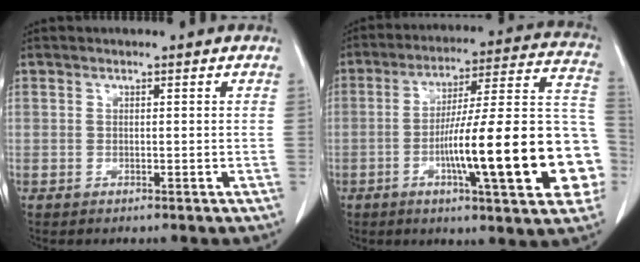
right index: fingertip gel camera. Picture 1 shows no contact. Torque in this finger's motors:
{"motor_torque": [1.39, -0.75, 0.54, 0.21]}